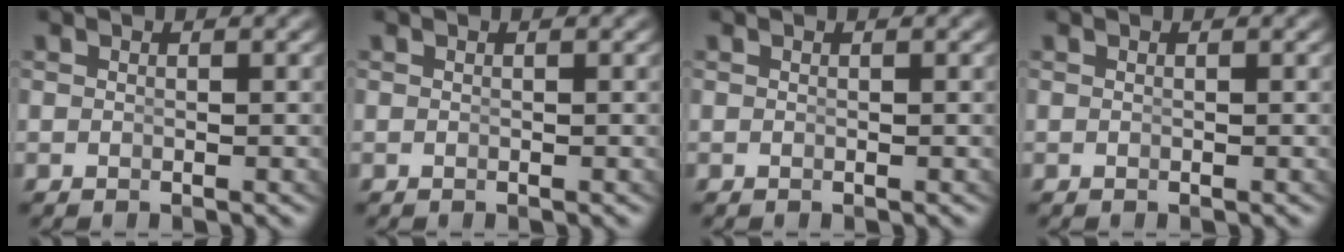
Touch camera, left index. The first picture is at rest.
{"total": 0.0}
{"total": 0.0}
{"total": 0.0}